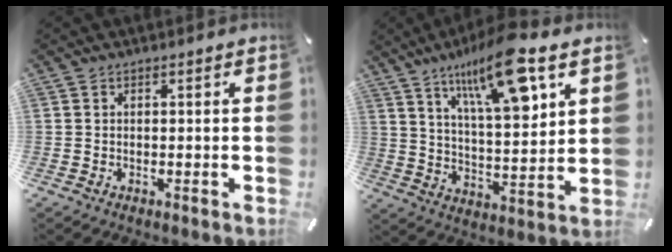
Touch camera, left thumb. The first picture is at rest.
{"total": 16.7, "force": [10.6, 4.8, 11.9], "torque": [-0.211, -0.048, 0.171]}